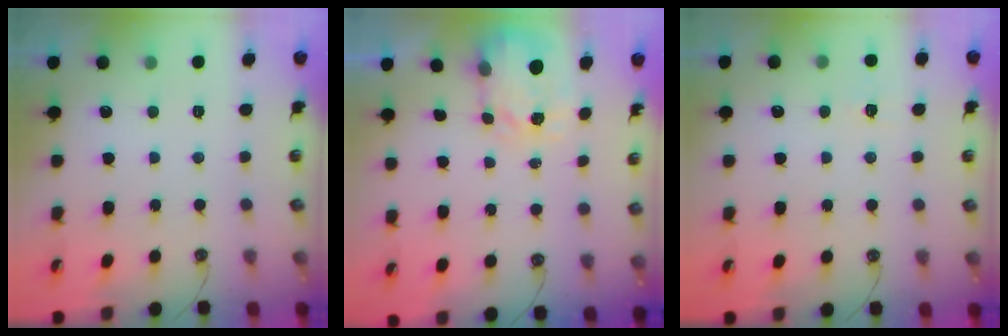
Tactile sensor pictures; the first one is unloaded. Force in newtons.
{"total": 3.6, "press": 3.5, "slide": 0.4}
{"total": 4.9, "press": 4.9, "slide": 0.5}